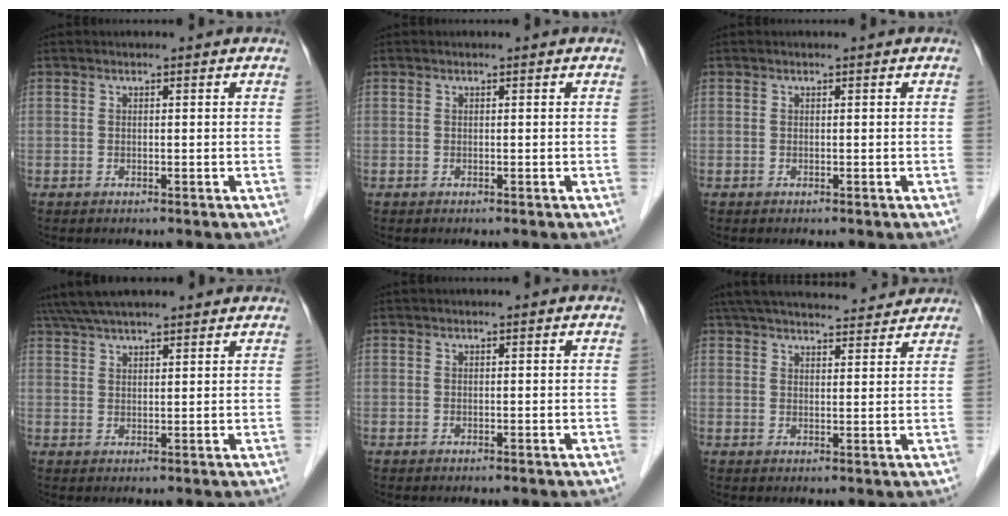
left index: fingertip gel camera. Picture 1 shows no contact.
{"total": 0.0}
{"total": 0.0}
{"total": 12.5, "force": [10.9, 2.3, 5.7], "torque": [-0.100, 0.051, 0.168]}
{"total": 0.0}
{"total": 18.9, "force": [17.3, 3.4, 6.7], "torque": [-0.111, 0.047, 0.244]}